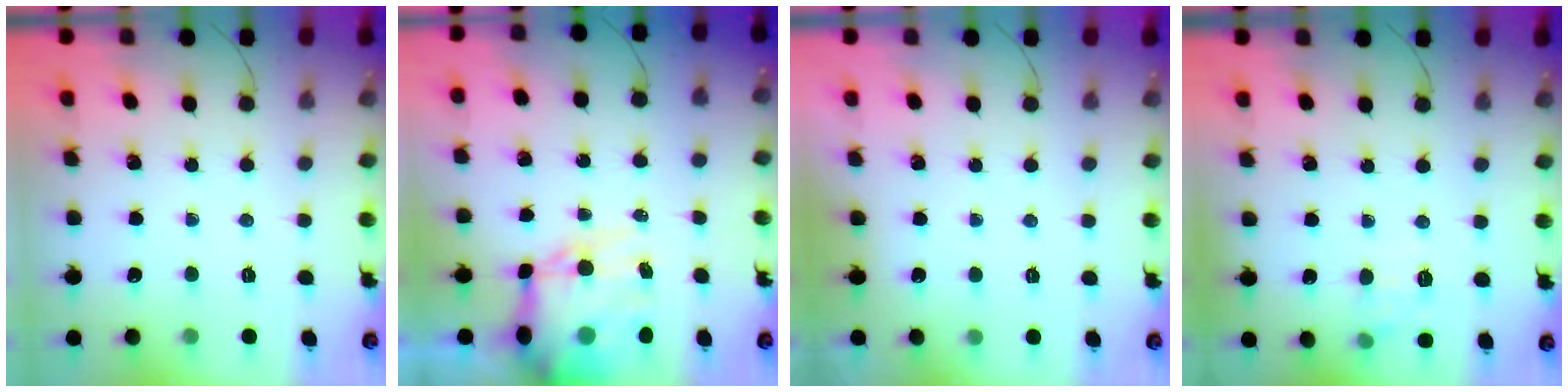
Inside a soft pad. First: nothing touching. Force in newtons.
{"total": 15.1, "press": 14.7, "slide": 3.6}
{"total": 1.9, "press": 1.9, "slide": 0.3}
{"total": 7.7, "press": 7.5, "slide": 1.6}